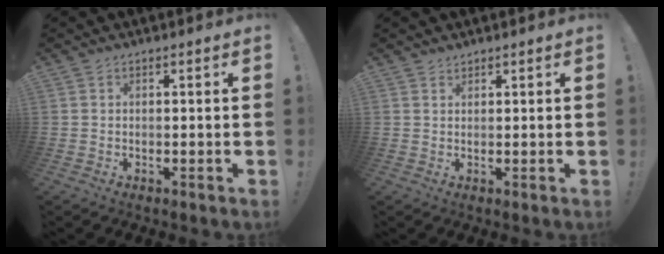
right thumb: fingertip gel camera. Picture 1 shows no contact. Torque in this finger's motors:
{"motor_torque": [-0.30, -0.16, 0.01, -0.12, 0.01]}